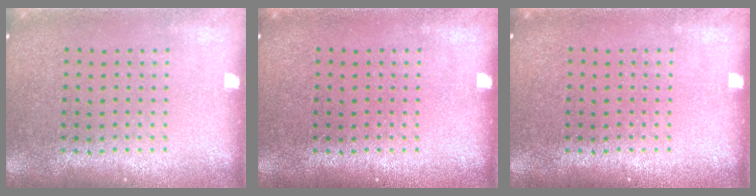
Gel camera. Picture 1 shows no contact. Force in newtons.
{"total": 0.0}
{"total": 0.0}